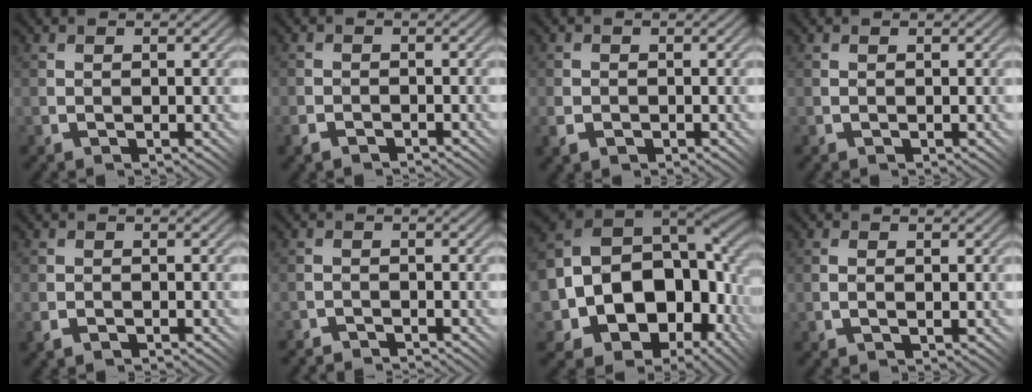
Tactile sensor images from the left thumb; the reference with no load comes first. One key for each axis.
{"total": 1.6, "fx": -1.5, "fy": 0.4, "fz": 0.2, "tx": -0.007, "ty": 0.001, "tz": -0.037}
{"total": 1.9, "fx": -0.9, "fy": 1.5, "fz": 0.9, "tx": -0.021, "ty": -0.005, "tz": -0.019}
{"total": 0.0}
{"total": 1.3, "fx": -1.1, "fy": 0.5, "fz": 0.3, "tx": -0.009, "ty": 0.000, "tz": -0.027}
{"total": 1.9, "fx": -1.8, "fy": -0.5, "fz": -0.6, "tx": 0.016, "ty": 0.012, "tz": -0.038}
{"total": 17.9, "fx": -1.8, "fy": 13.3, "fz": 11.8, "tx": -0.238, "ty": -0.031, "tz": -0.007}
{"total": 1.2, "fx": -0.2, "fy": 0.6, "fz": 1.1, "tx": -0.007, "ty": 0.008, "tz": 0.002}